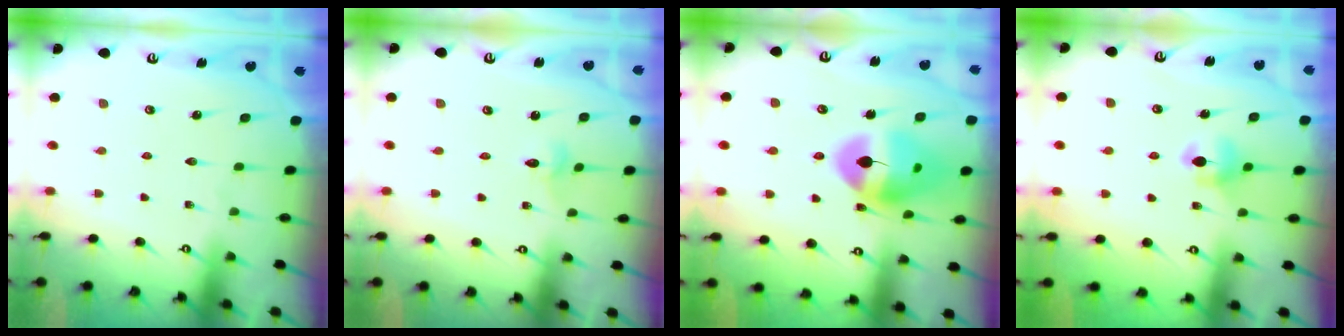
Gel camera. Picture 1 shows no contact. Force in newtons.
{"total": 2.8, "press": 2.8, "slide": 0.3}
{"total": 15.8, "press": 15.6, "slide": 2.1}
{"total": 6.2, "press": 6.1, "slide": 1.0}